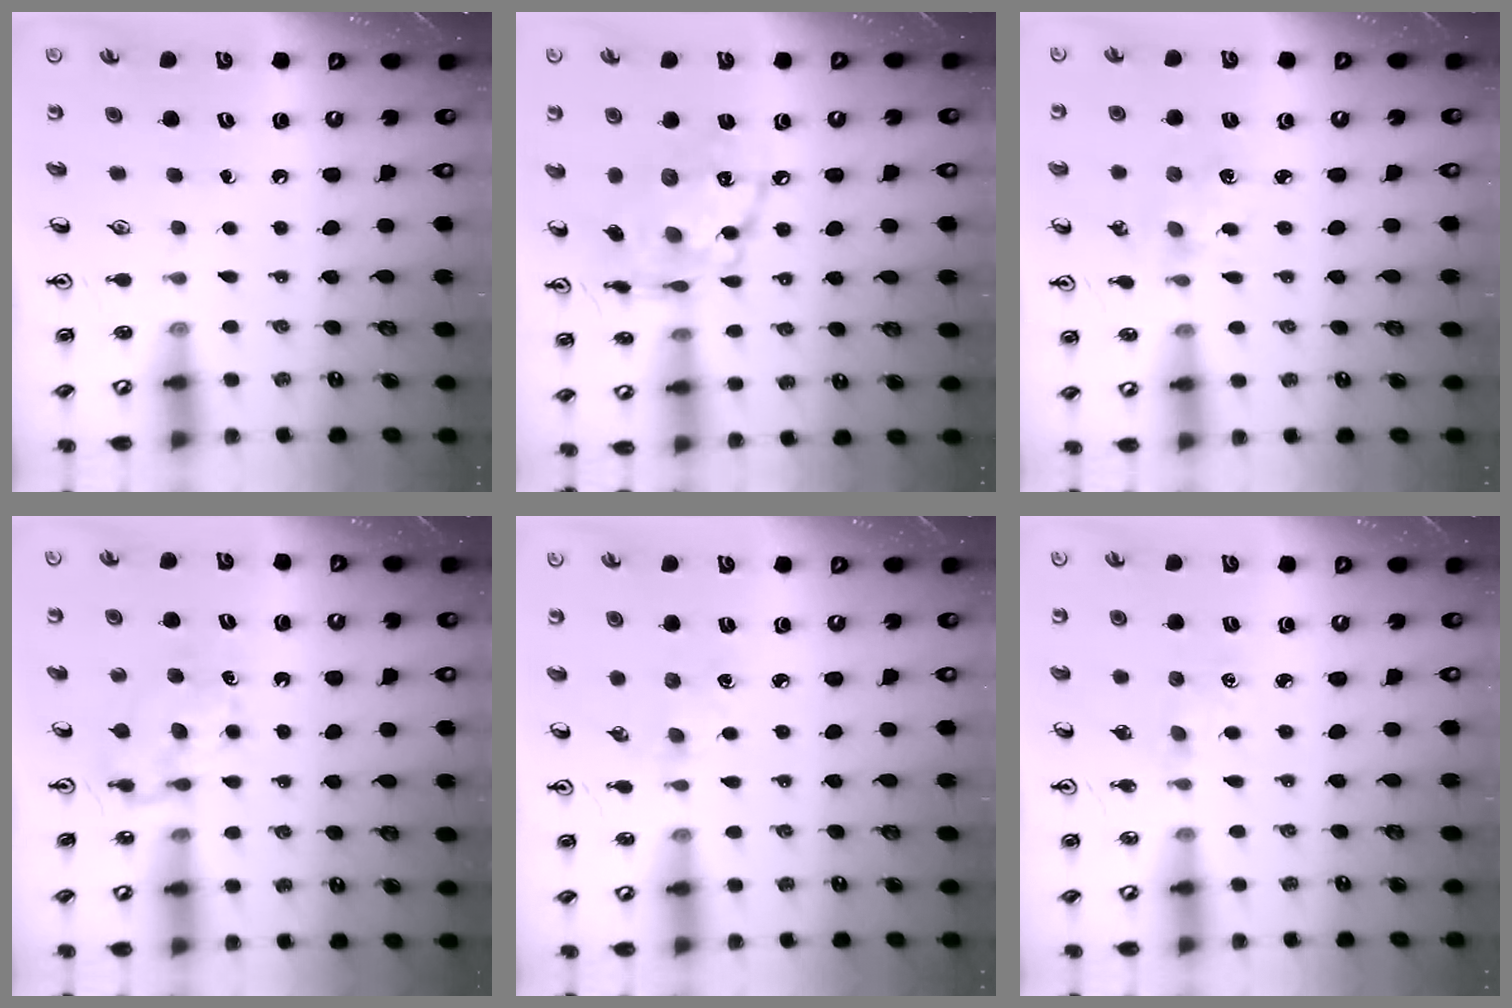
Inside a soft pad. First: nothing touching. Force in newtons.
{"total": 15.7, "press": 15.7, "slide": 1.3}
{"total": 1.6, "press": 1.5, "slide": 0.4}
{"total": 7.4, "press": 7.4, "slide": 0.9}
{"total": 4.3, "press": 4.3, "slide": 0.5}
{"total": 1.2, "press": 1.2, "slide": 0.3}